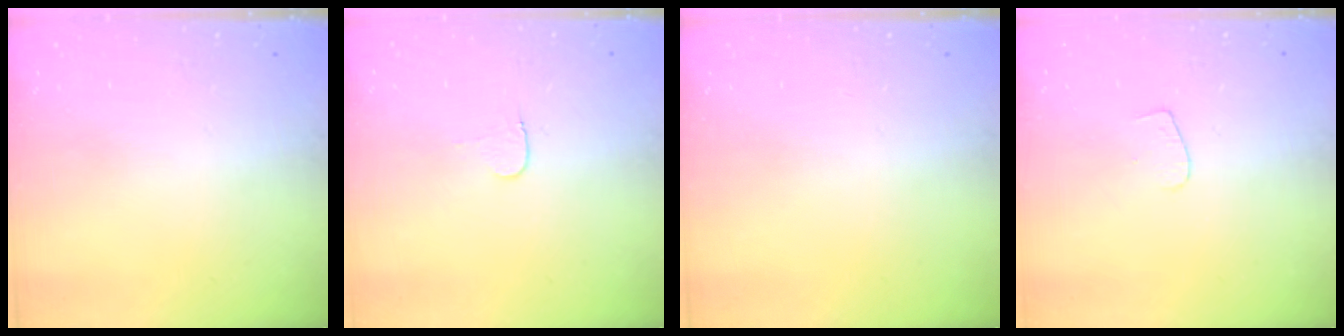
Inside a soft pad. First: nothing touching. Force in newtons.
{"total": 3.7, "press": 3.7, "slide": 0.4}
{"total": 0.0}
{"total": 3.5, "press": 3.5, "slide": 0.3}